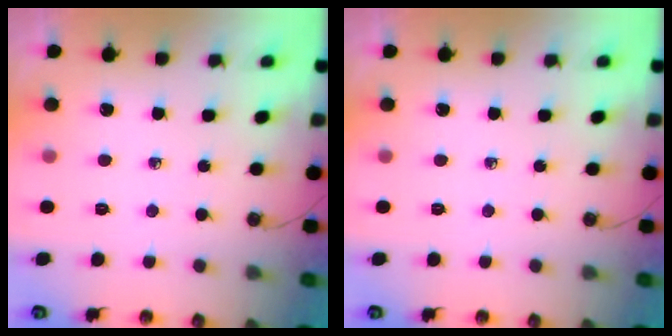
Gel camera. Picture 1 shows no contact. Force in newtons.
{"total": 0.0}